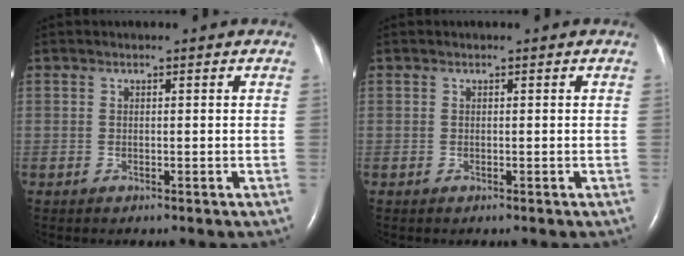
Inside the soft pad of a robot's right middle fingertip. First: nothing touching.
{"total": 0.0}